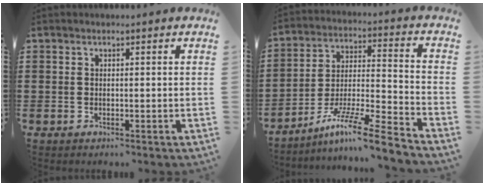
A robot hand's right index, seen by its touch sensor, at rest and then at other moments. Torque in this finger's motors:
{"motor_torque": [0.46, 0.50, 0.11, 0.10]}